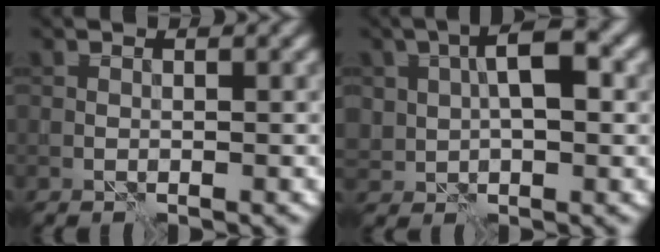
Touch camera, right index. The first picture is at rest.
{"total": 6.1, "force": [1.7, 3.2, 4.9], "torque": [-0.088, 0.010, 0.025]}